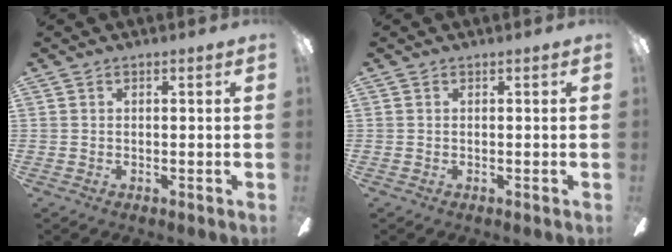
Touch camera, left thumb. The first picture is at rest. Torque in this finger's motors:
{"motor_torque": [0.00, 0.00, 0.14, 0.00, 0.00]}